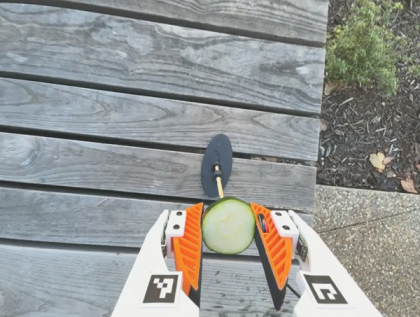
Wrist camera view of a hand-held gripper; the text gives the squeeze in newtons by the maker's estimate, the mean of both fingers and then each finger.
{"total": 13.9, "left": 14.2, "right": 13.6}